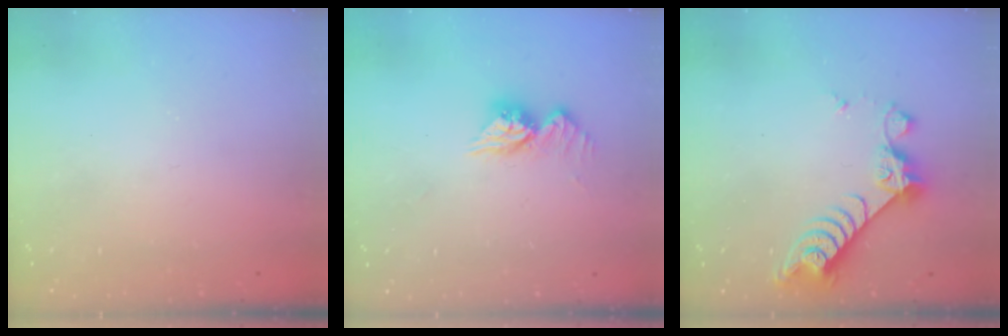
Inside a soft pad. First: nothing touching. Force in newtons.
{"total": 9.7, "press": 9.7, "slide": 0.9}
{"total": 8.1, "press": 8.1, "slide": 0.7}